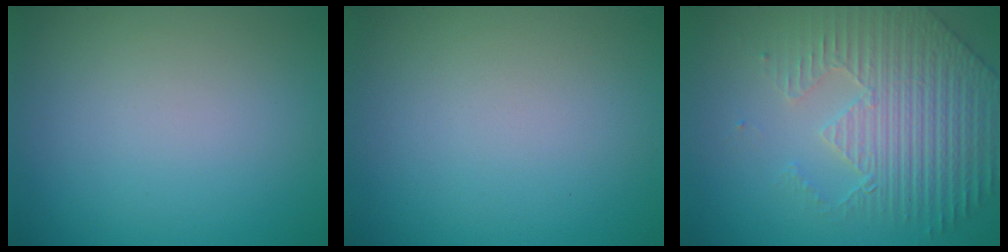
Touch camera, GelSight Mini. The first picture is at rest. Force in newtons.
{"total": 0.0}
{"total": 4.7, "press": 4.6, "slide": 1.1}